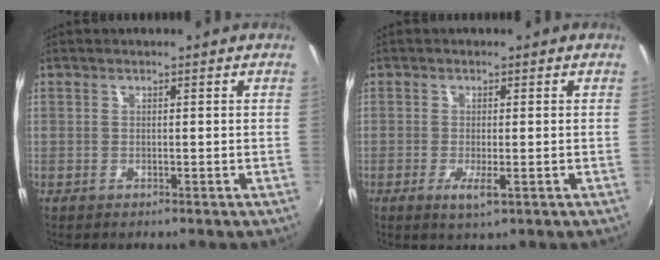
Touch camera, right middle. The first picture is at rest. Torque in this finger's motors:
{"motor_torque": [1.03, -1.11, 0.00, 0.04]}